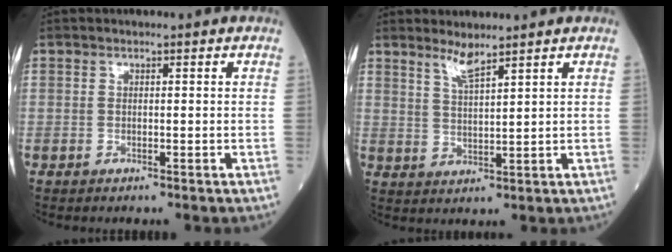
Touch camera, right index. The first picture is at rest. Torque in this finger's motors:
{"motor_torque": [-0.01, 0.02, 0.00, 0.01]}